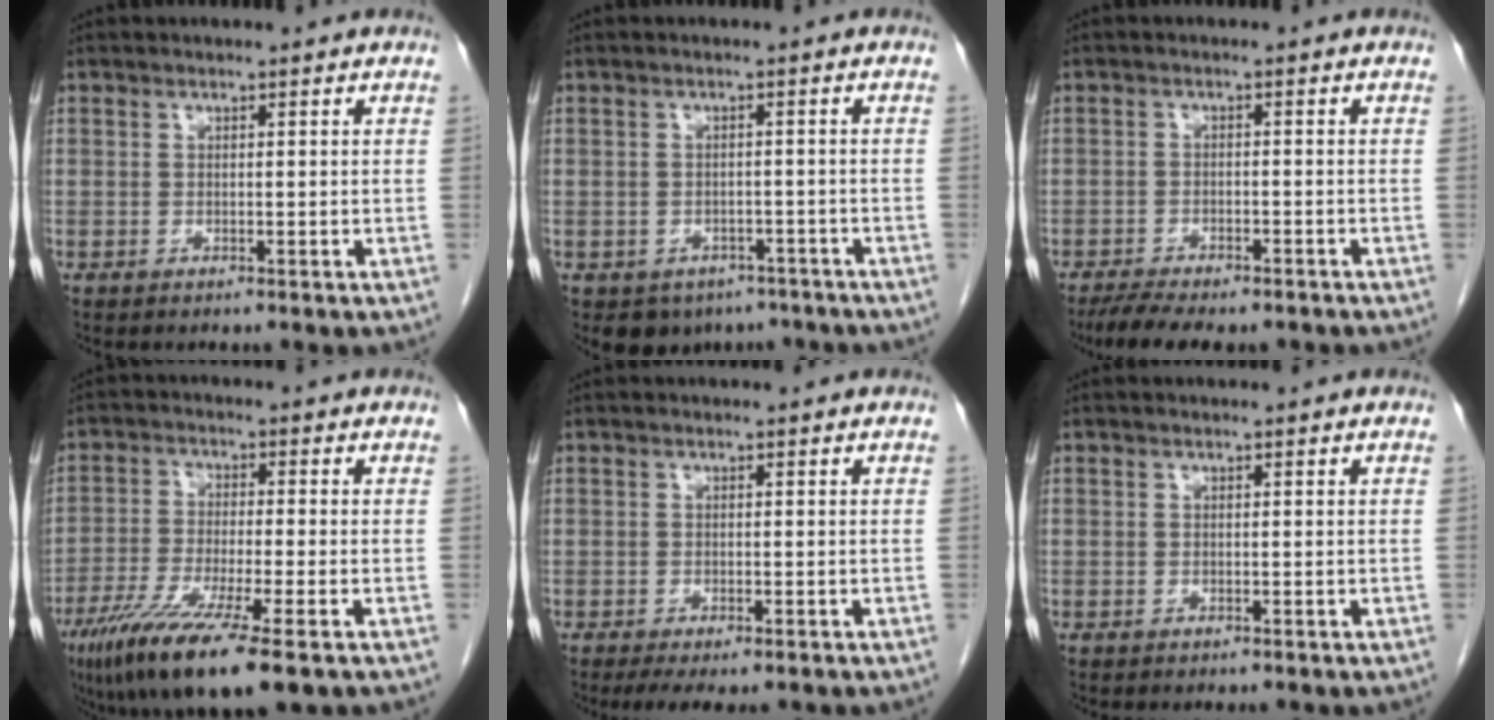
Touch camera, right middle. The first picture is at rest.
{"total": 6.4, "force": [-4.6, 4.2, 1.3], "torque": [-0.014, 0.008, -0.057]}
{"total": 8.7, "force": [-7.1, 2.3, 4.3], "torque": [-0.065, -0.010, -0.107]}
{"total": 13.2, "force": [-7.8, 0.9, 10.6], "torque": [-0.200, -0.041, -0.134]}
{"total": 4.6, "force": [-3.3, 1.3, 2.9], "torque": [-0.044, -0.012, -0.047]}
{"total": 0.0}